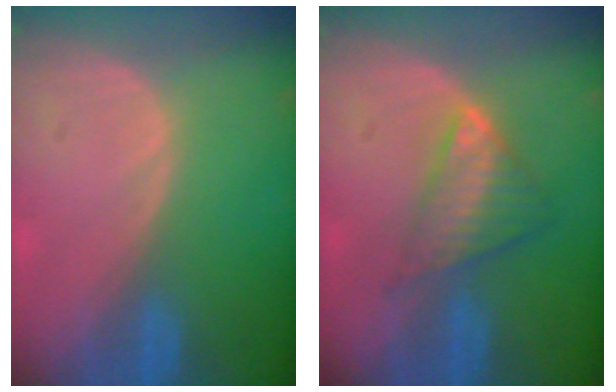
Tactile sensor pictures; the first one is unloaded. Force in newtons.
{"total": 6.1, "press": 5.4, "slide": 2.7}